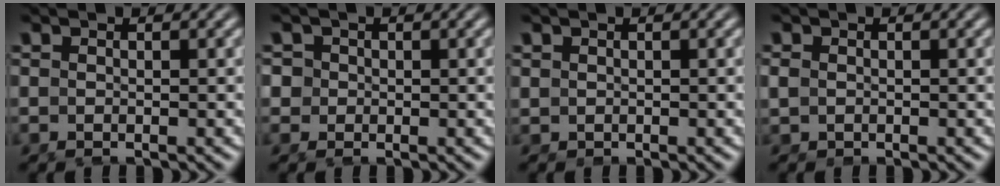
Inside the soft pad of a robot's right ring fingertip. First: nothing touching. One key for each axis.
{"total": 3.6, "fx": 0.2, "fy": 3.4, "fz": 1.2, "tx": -0.041, "ty": -0.007, "tz": 0.003}
{"total": 0.6, "fx": 0.2, "fy": 0.6, "fz": 0.1, "tx": -0.009, "ty": -0.009, "tz": 0.012}
{"total": 0.8, "fx": -0.2, "fy": 0.8, "fz": 0.3, "tx": -0.018, "ty": -0.012, "tz": 0.006}